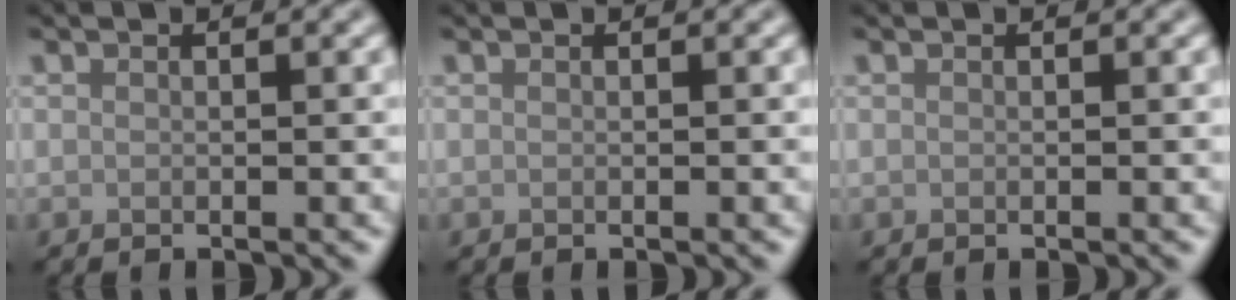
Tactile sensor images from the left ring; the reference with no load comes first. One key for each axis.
{"total": 0.0}
{"total": 0.0}